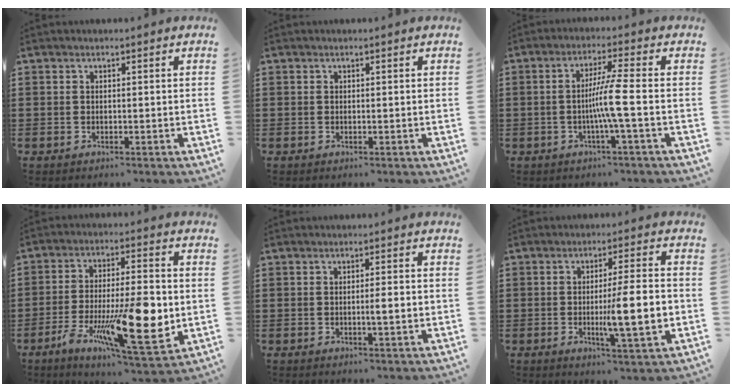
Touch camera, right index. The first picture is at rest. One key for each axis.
{"total": 0.0}
{"total": 5.8, "fx": -1.2, "fy": -0.9, "fz": 5.6, "tx": -0.099, "ty": -0.005, "tz": -0.028}
{"total": 16.6, "fx": -4.6, "fy": 4.7, "fz": 15.2, "tx": -0.271, "ty": -0.009, "tz": -0.065}
{"total": 2.6, "fx": -0.3, "fy": 0.1, "fz": 2.6, "tx": -0.043, "ty": -0.004, "tz": -0.007}
{"total": 9.7, "fx": -1.6, "fy": 1.3, "fz": 9.5, "tx": -0.148, "ty": -0.005, "tz": -0.028}